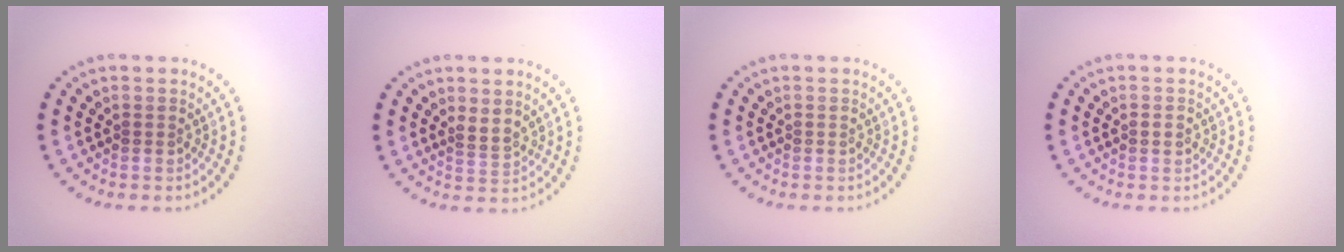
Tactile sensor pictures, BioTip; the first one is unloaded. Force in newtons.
{"total": 1.6, "press": 1.3, "slide": 0.9}
{"total": 0.0}
{"total": 0.9, "press": 0.9, "slide": 0.1}